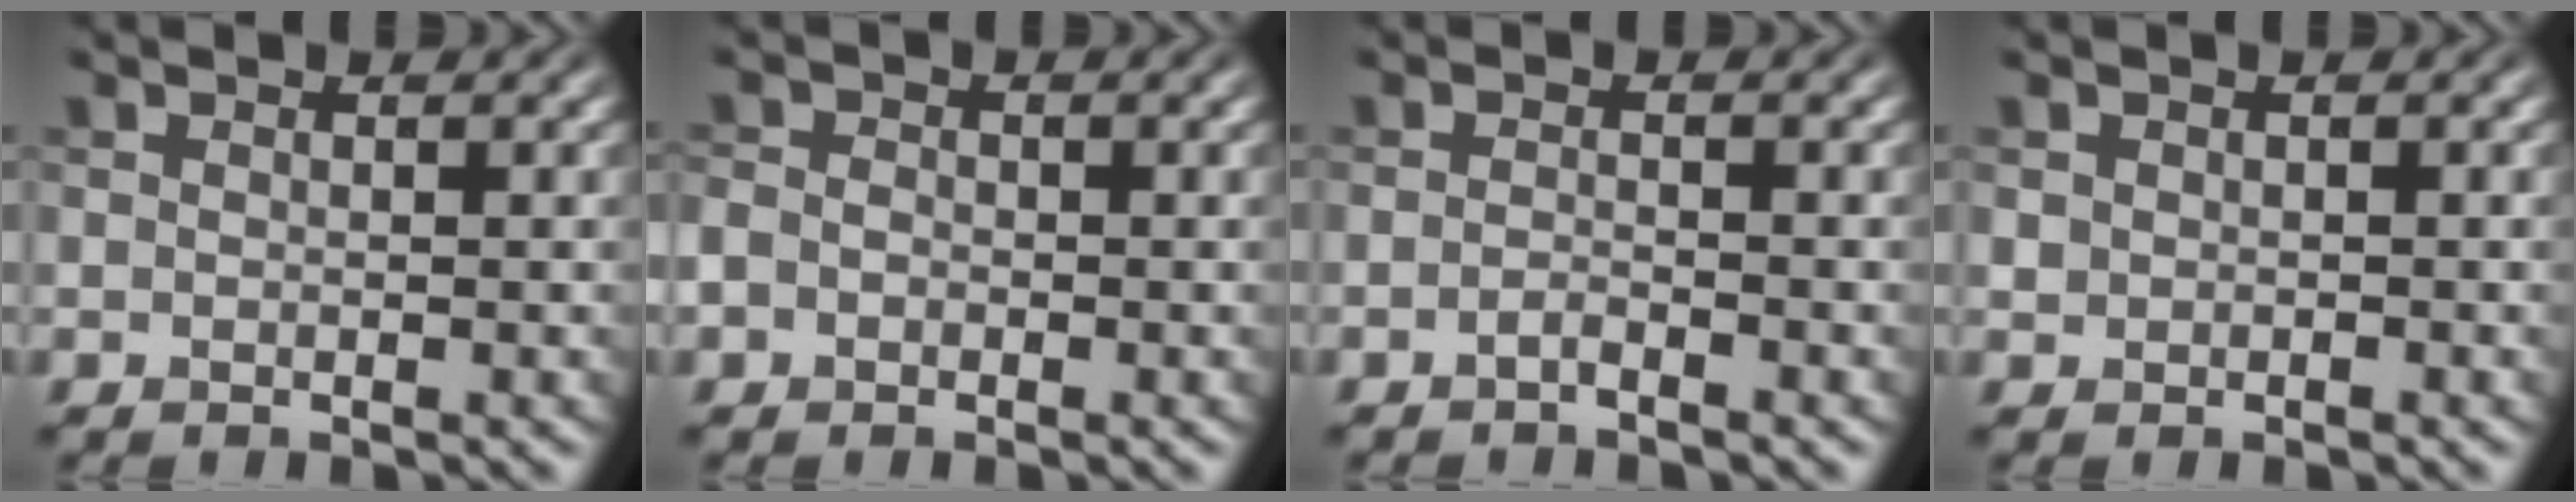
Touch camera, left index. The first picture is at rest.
{"total": 1.8, "force": [-0.5, 1.6, 0.8], "torque": [-0.007, 0.001, -0.016]}
{"total": 0.9, "force": [-0.7, 0.2, 0.5], "torque": [-0.010, 0.003, -0.015]}
{"total": 0.6, "force": [0.1, 0.6, 0.0], "torque": [0.004, -0.003, 0.000]}